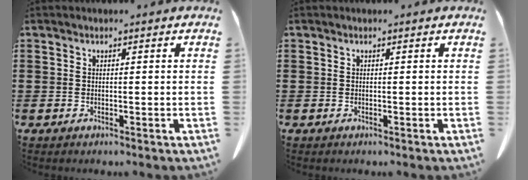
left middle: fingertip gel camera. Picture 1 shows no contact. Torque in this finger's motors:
{"motor_torque": [-1.12, -1.02, 0.01, -0.01]}